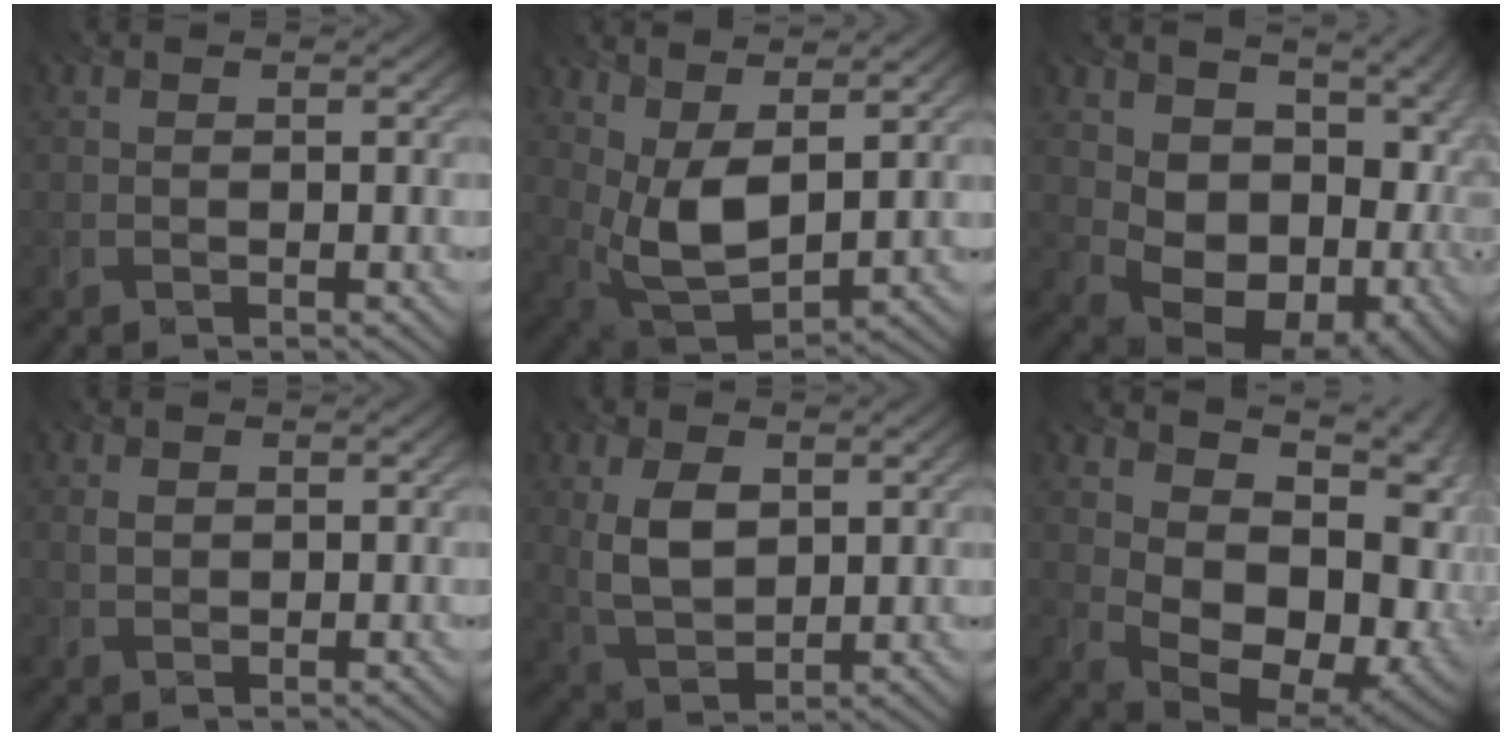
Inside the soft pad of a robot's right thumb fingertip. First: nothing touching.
{"total": 9.6, "force": [3.6, 4.9, 7.4], "torque": [-0.179, -0.004, 0.073]}
{"total": 16.9, "force": [1.1, 11.9, 11.9], "torque": [-0.167, -0.018, 0.065]}
{"total": 1.6, "force": [0.7, 1.2, 0.9], "torque": [-0.027, 0.002, 0.017]}
{"total": 6.7, "force": [1.8, 4.1, 4.9], "torque": [-0.116, 0.002, 0.039]}
{"total": 16.1, "force": [1.9, 11.4, 11.2], "torque": [-0.134, -0.020, 0.055]}